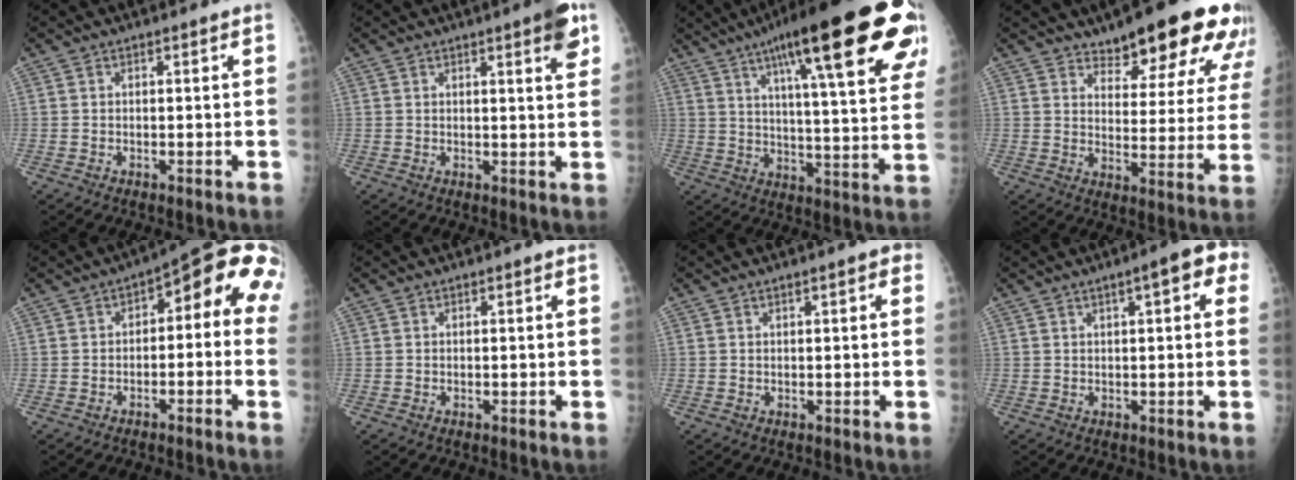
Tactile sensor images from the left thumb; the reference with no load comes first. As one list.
[{"total": 5.8, "force": [3.1, 0.8, 4.8], "torque": [-0.057, -0.011, 0.036]}, {"total": 30.2, "force": [15.9, 6.3, 24.9], "torque": [-0.315, -0.016, 0.228]}, {"total": 18.7, "force": [13.4, 6.1, 11.4], "torque": [-0.112, -0.071, 0.177]}, {"total": 11.8, "force": [0.5, 5.9, 10.2], "torque": [-0.091, 0.046, -0.005]}, {"total": 0.0}, {"total": 2.2, "force": [0.9, 0.6, 1.9], "torque": [-0.025, 0.003, 0.009]}, {"total": 6.8, "force": [2.7, 1.9, 5.9], "torque": [-0.067, 0.011, 0.031]}]